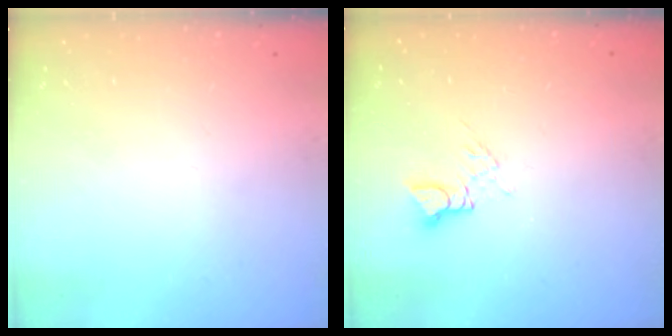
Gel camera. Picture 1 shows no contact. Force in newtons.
{"total": 4.6, "press": 4.5, "slide": 0.6}